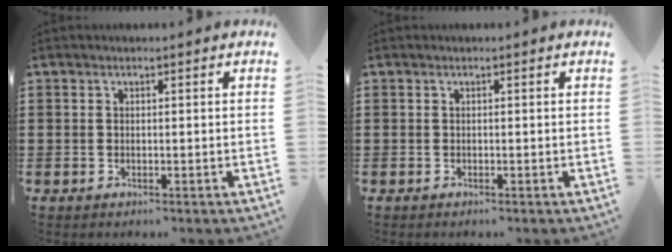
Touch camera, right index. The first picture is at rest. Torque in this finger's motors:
{"motor_torque": [0.22, 0.17, -0.02, -0.01]}